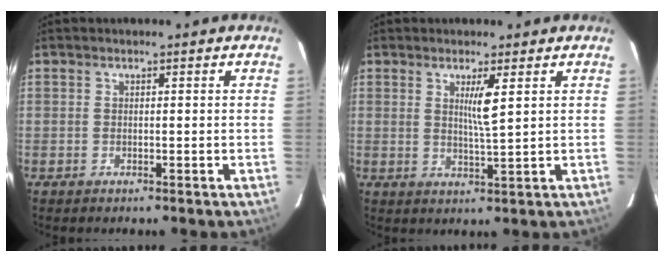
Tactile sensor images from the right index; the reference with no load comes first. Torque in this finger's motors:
{"motor_torque": [0.31, 0.30, 0.08, 0.05]}